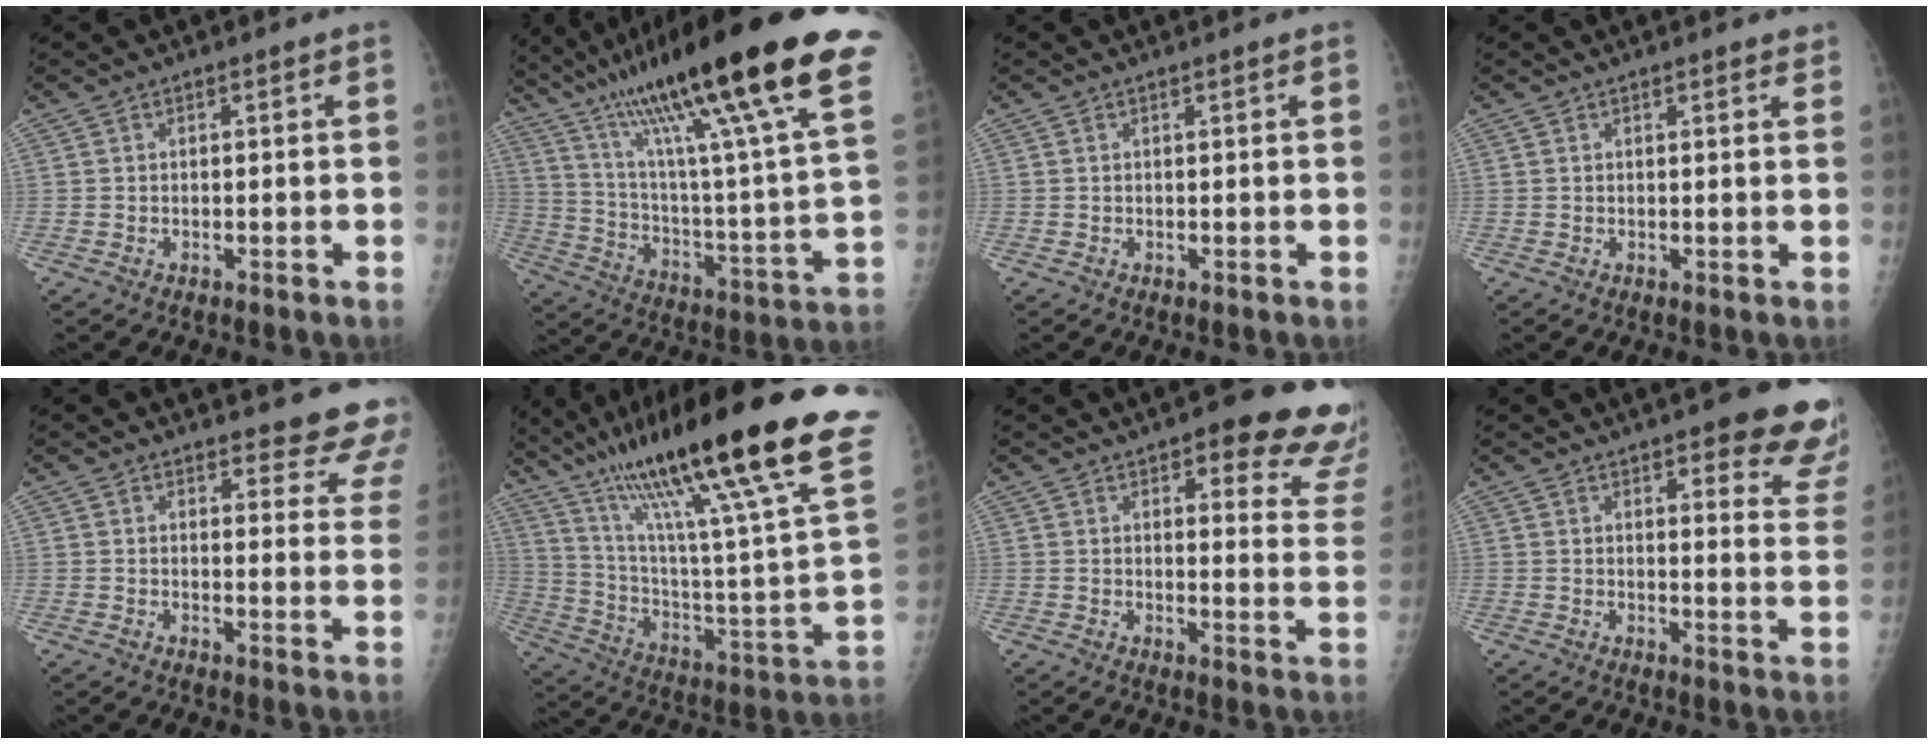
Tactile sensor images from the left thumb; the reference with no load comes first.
{"total": 36.9, "force": [22.8, 4.1, 28.7], "torque": [-0.404, -0.045, 0.369]}
{"total": 0.6, "force": [0.4, -0.1, 0.3], "torque": [-0.010, -0.001, 0.010]}
{"total": 2.7, "force": [2.2, 0.7, 1.3], "torque": [-0.003, -0.001, 0.024]}
{"total": 13.6, "force": [12.8, 3.3, 3.2], "torque": [0.016, -0.099, 0.122]}
{"total": 39.5, "force": [24.5, 5.0, 30.6], "torque": [-0.393, -0.056, 0.392]}
{"total": 18.3, "force": [12.9, 5.5, 11.8], "torque": [-0.099, -0.062, 0.137]}
{"total": 16.7, "force": [12.6, 4.3, 10.1], "torque": [-0.089, -0.066, 0.135]}